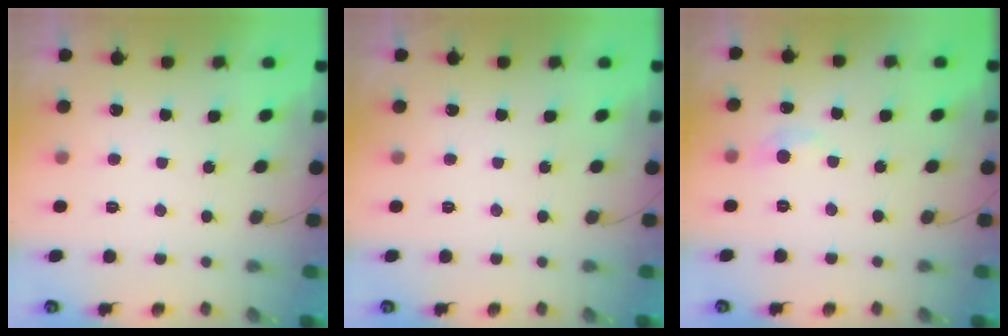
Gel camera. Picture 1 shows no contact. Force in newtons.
{"total": 0.0}
{"total": 6.2, "press": 6.2, "slide": 0.8}